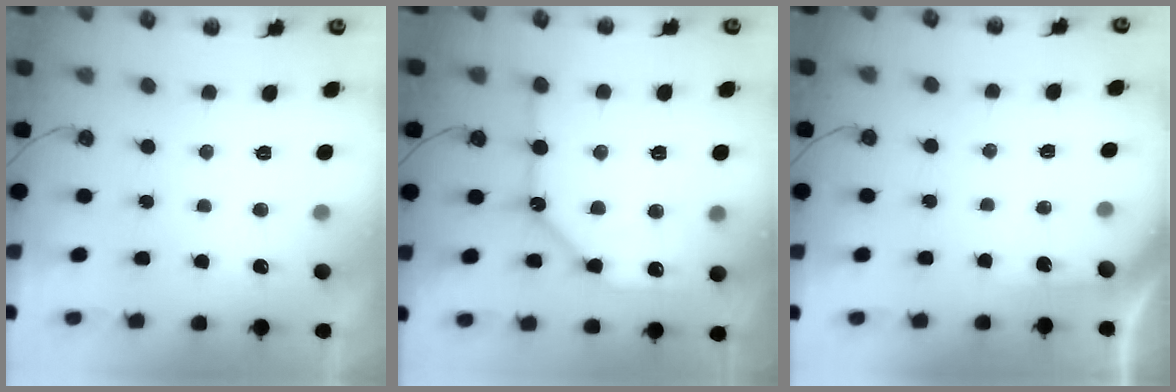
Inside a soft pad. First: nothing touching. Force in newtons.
{"total": 13.4, "press": 13.4, "slide": 1.6}
{"total": 2.0, "press": 2.0, "slide": 0.3}